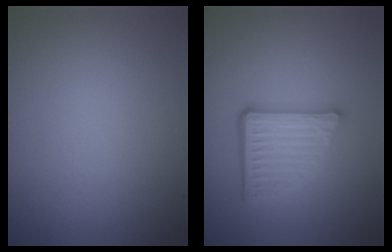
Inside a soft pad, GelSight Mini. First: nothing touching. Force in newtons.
{"total": 4.8, "press": 3.4, "slide": 3.3}